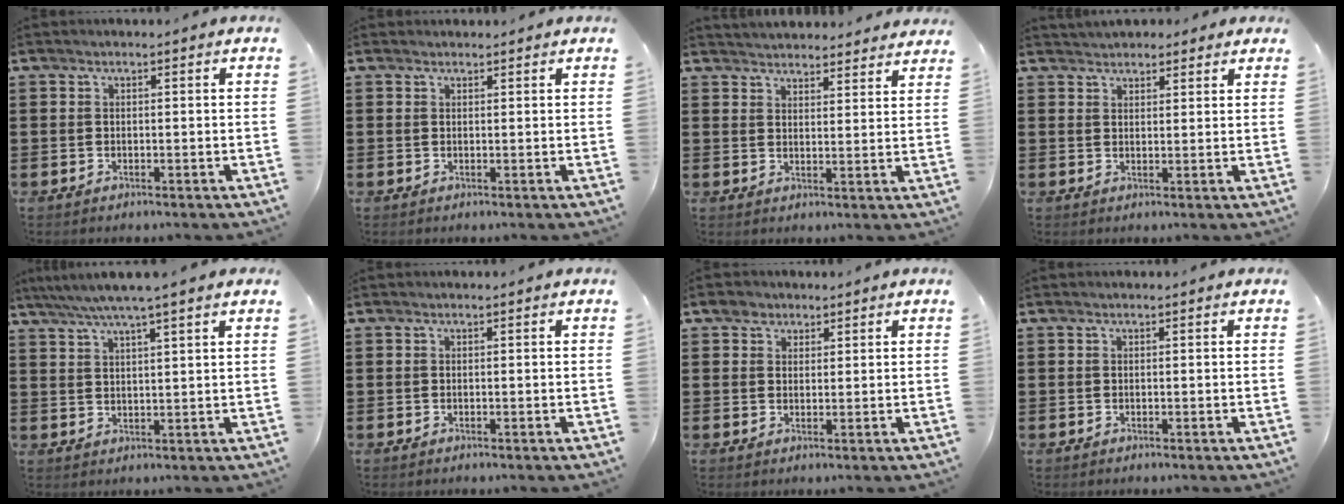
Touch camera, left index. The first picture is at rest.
{"total": 0.7, "force": [0.5, 0.5, -0.1], "torque": [-0.001, 0.003, 0.010]}
{"total": 3.3, "force": [3.3, 0.1, -0.3], "torque": [-0.004, -0.014, 0.061]}
{"total": 2.4, "force": [2.2, 1.0, -0.2], "torque": [-0.004, 0.003, 0.041]}
{"total": 4.2, "force": [3.3, -0.4, 2.7], "torque": [-0.060, -0.009, 0.056]}
{"total": 0.0}
{"total": 2.6, "force": [1.8, 1.9, 0.3], "torque": [-0.008, 0.008, 0.031]}
{"total": 0.0}